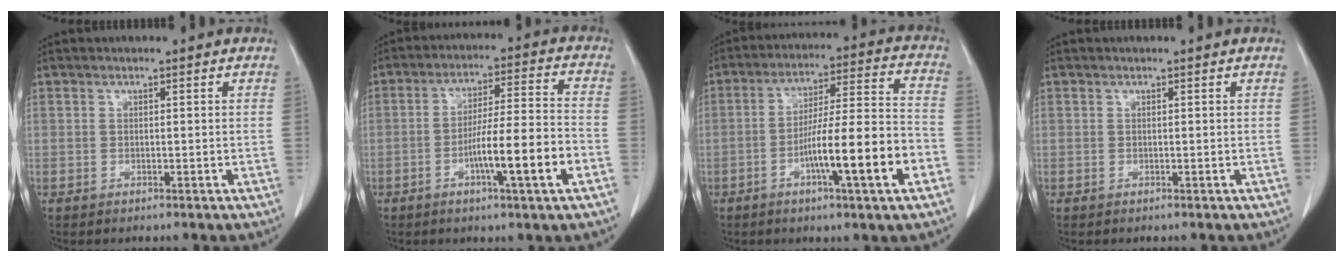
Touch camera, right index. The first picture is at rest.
{"total": 11.5, "force": [-4.3, 0.0, 10.7], "torque": [-0.177, 0.002, -0.068]}
{"total": 14.7, "force": [-5.4, 0.4, 13.6], "torque": [-0.224, 0.004, -0.084]}
{"total": 0.0}